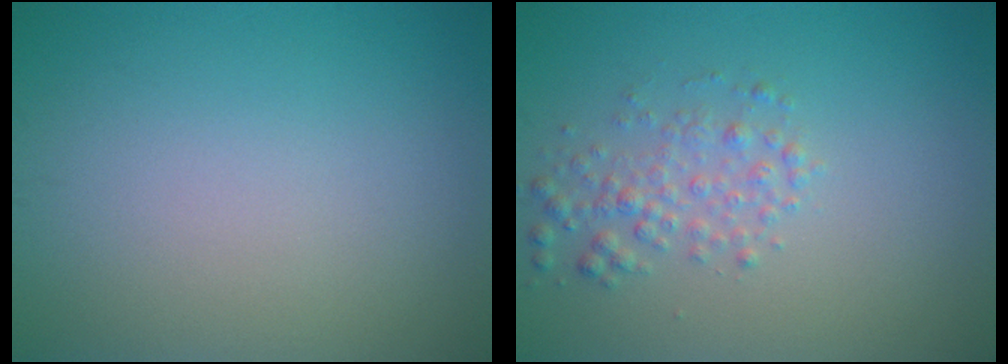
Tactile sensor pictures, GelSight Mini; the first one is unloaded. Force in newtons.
{"total": 2.2, "press": 2.2, "slide": 0.0}